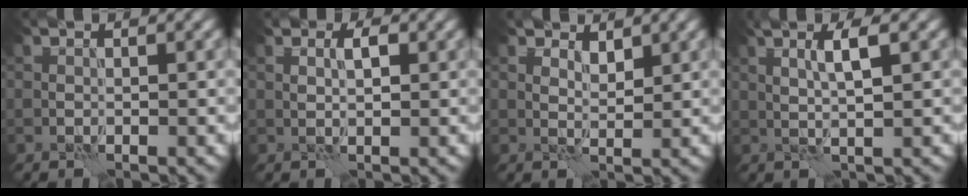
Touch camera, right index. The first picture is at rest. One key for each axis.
{"total": 1.9, "fx": 0.7, "fy": 0.9, "fz": 1.4, "tx": -0.022, "ty": -0.003, "tz": 0.014}
{"total": 1.9, "fx": 1.4, "fy": 0.9, "fz": 0.9, "tx": -0.012, "ty": -0.008, "tz": 0.027}
{"total": 3.1, "fx": 1.1, "fy": 0.4, "fz": 2.8, "tx": -0.054, "ty": 0.006, "tz": 0.021}